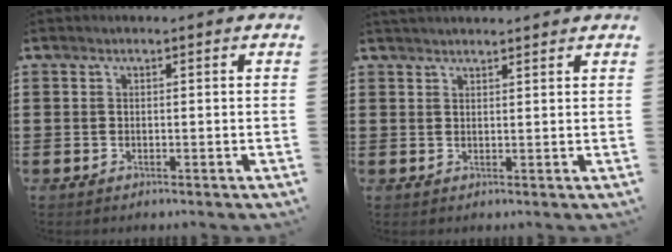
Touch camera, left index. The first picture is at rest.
{"total": 1.6, "force": [1.6, 0.3, 0.2], "torque": [-0.008, 0.002, 0.031]}